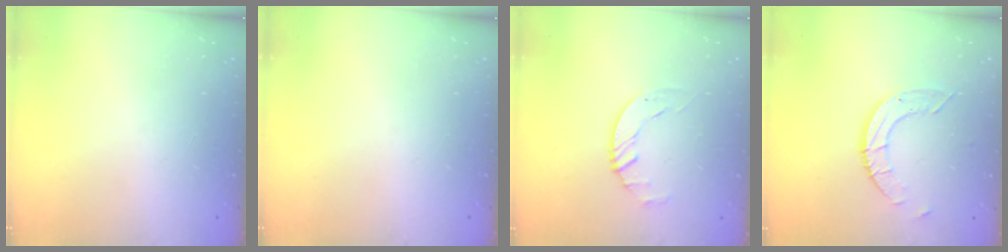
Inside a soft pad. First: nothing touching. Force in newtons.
{"total": 0.0}
{"total": 1.8, "press": 1.8, "slide": 0.3}
{"total": 6.1, "press": 6.1, "slide": 0.2}